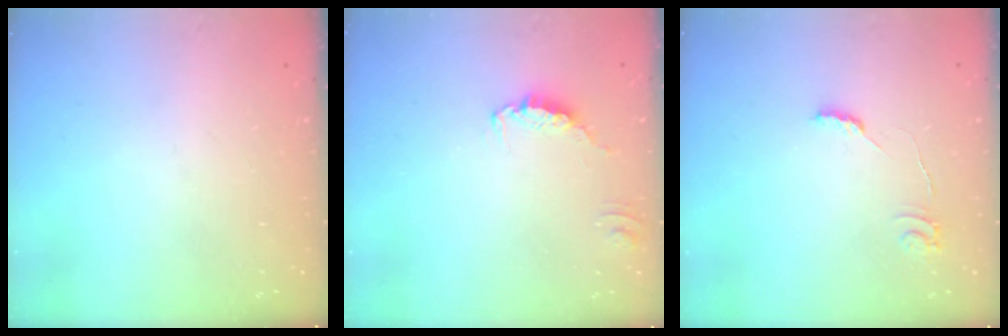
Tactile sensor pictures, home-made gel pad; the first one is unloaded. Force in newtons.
{"total": 0.0}
{"total": 6.6, "press": 6.6, "slide": 0.5}